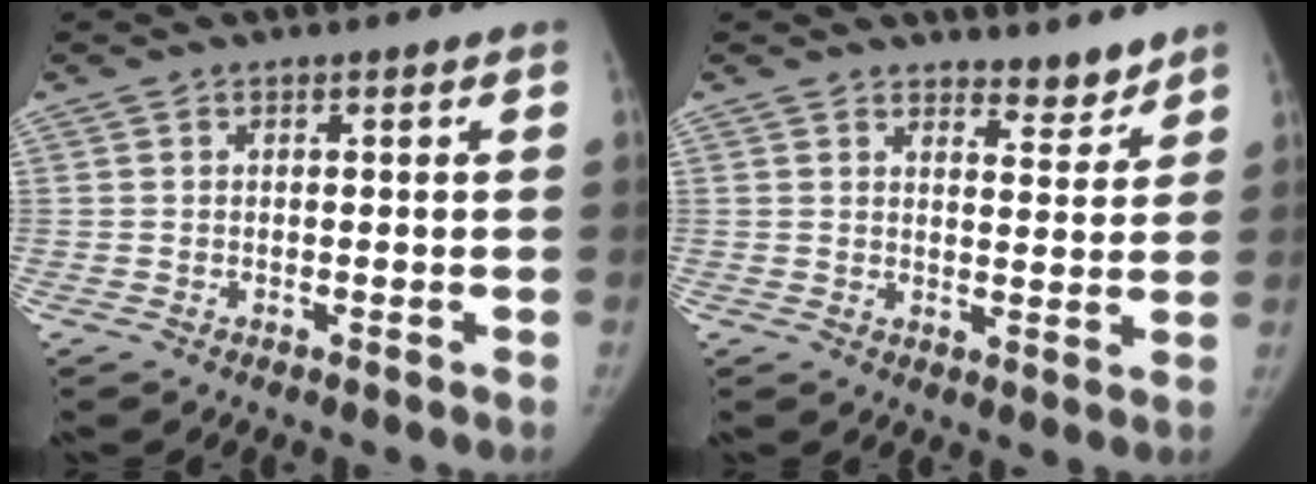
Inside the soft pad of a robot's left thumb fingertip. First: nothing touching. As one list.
[{"total": 4.2, "force": [3.8, 1.3, 1.1], "torque": [0.006, -0.034, 0.057]}]